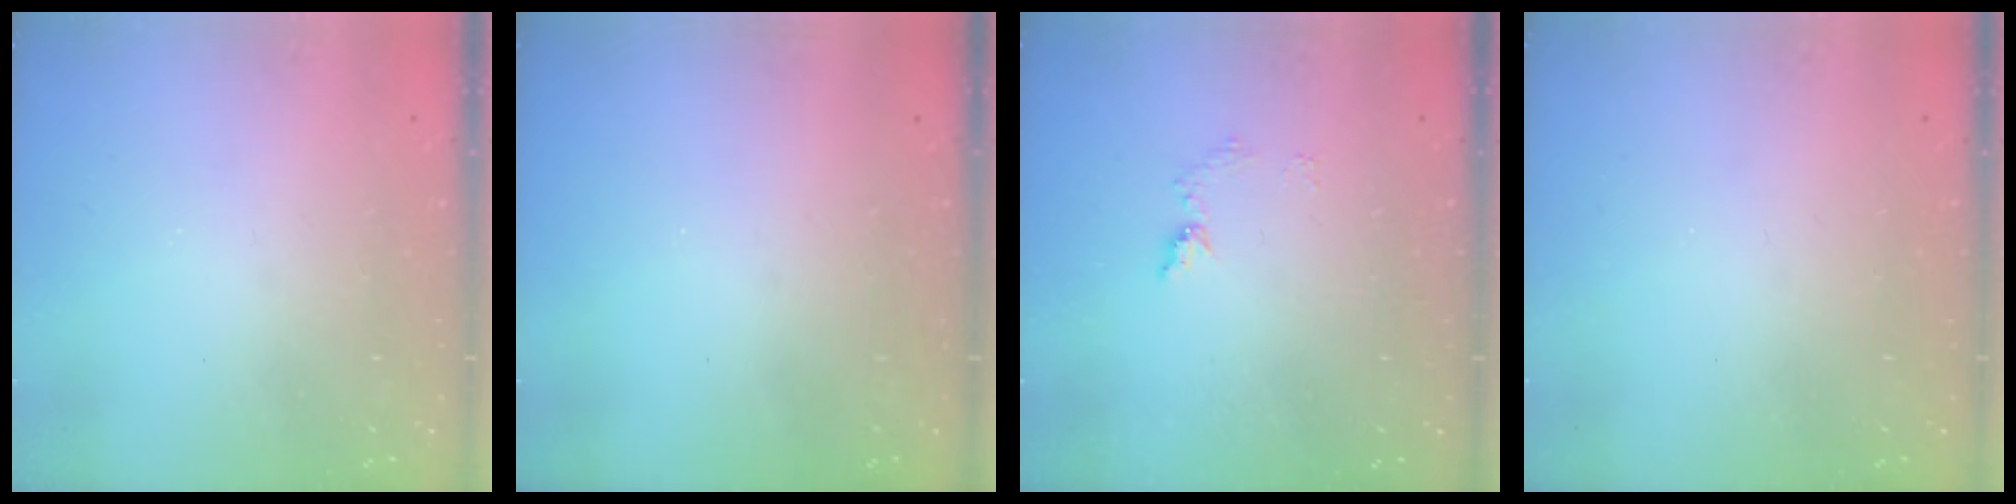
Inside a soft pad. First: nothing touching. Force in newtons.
{"total": 0.0}
{"total": 6.4, "press": 6.4, "slide": 0.7}
{"total": 0.0}